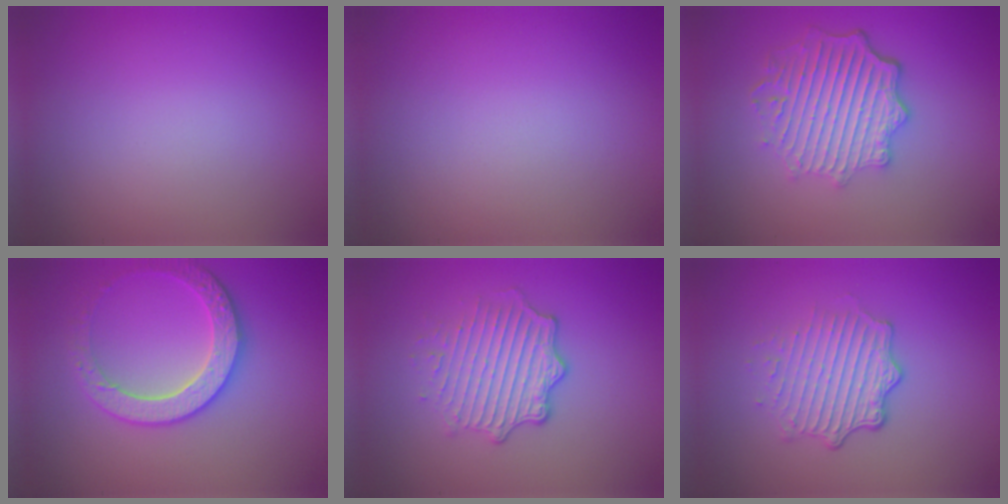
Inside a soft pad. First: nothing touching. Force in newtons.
{"total": 0.0}
{"total": 6.0, "press": 4.7, "slide": 3.8}
{"total": 3.8, "press": 3.8, "slide": 0.7}
{"total": 4.8, "press": 3.5, "slide": 3.3}
{"total": 4.7, "press": 3.2, "slide": 3.4}